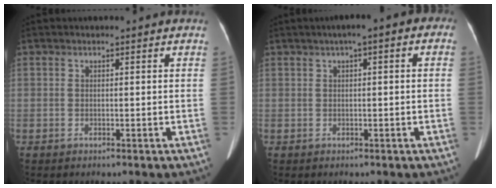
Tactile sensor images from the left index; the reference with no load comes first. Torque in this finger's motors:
{"motor_torque": [0.35, -0.60, 0.00, 0.00]}